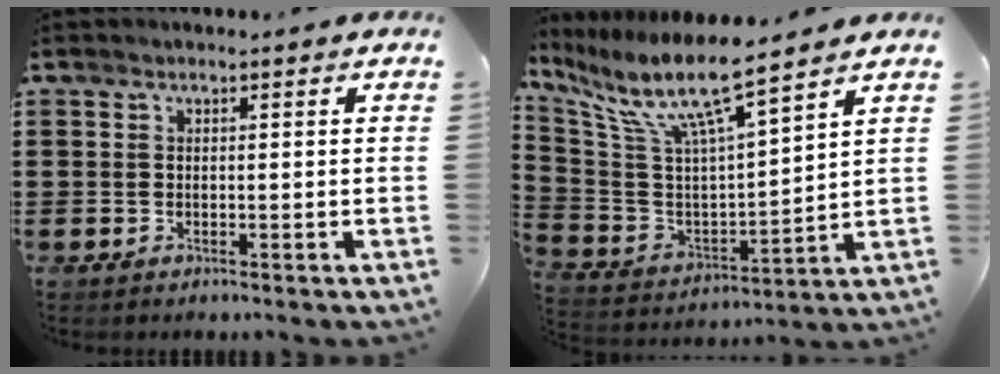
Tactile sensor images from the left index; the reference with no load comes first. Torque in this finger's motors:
{"motor_torque": [2.14, 0.00, 0.42, 0.21]}